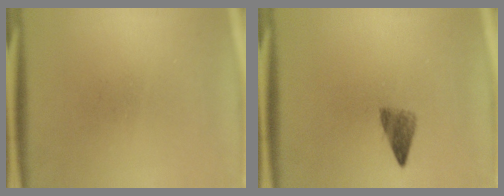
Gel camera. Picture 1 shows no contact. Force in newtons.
{"total": 2.8}